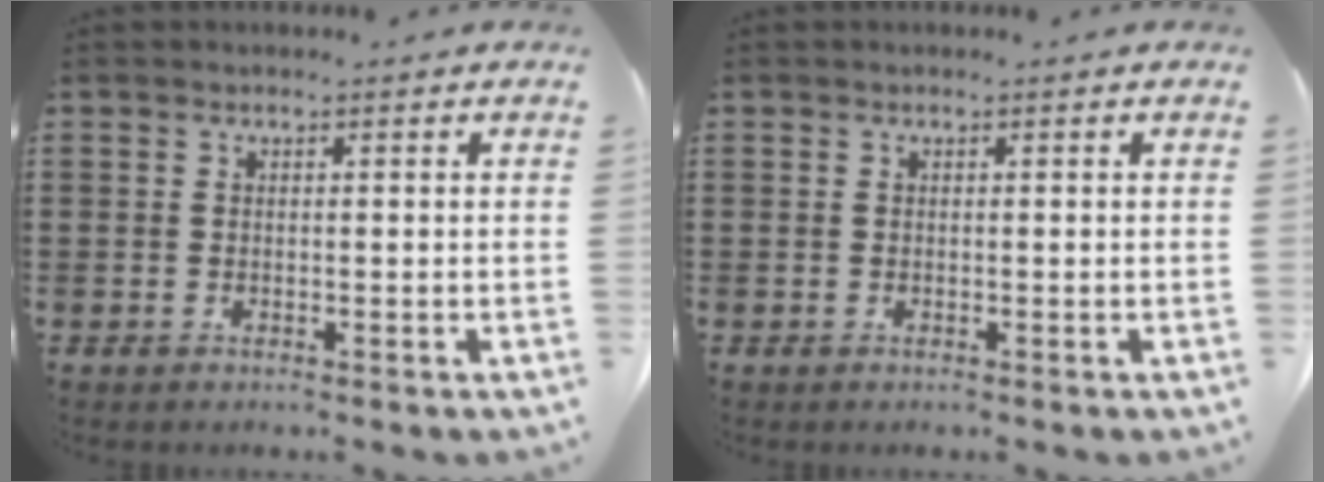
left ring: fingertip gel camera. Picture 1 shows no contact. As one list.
[{"total": 0.0}]